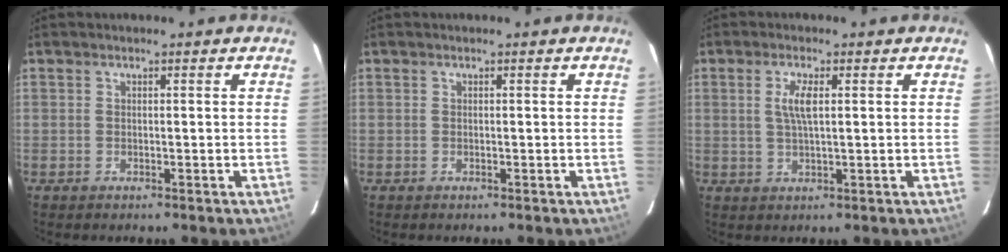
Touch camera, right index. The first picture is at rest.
{"total": 0.0}
{"total": 3.7, "force": [0.8, 0.8, 3.5], "torque": [-0.069, 0.000, 0.016]}